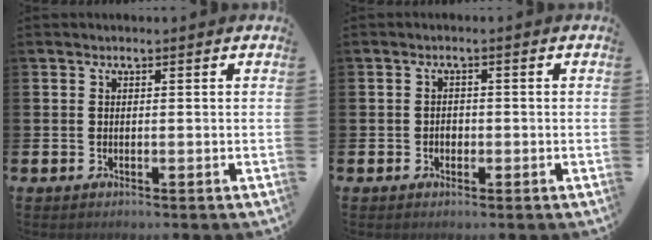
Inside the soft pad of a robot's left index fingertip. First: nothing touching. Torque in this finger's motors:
{"motor_torque": [0.02, 0.02, -0.01, 0.02]}